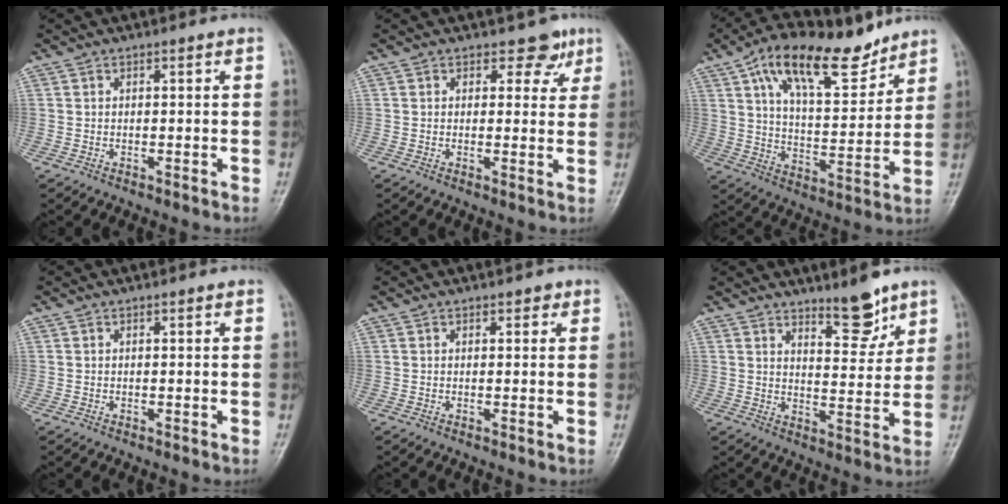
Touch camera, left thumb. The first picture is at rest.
{"total": 3.9, "force": [2.5, 2.7, 1.4], "torque": [0.014, -0.010, 0.029]}
{"total": 18.2, "force": [11.7, 7.6, 11.6], "torque": [-0.154, -0.046, 0.201]}
{"total": 0.0}
{"total": 1.4, "force": [0.8, 0.9, 0.7], "torque": [0.003, -0.001, 0.005]}
{"total": 7.7, "force": [5.8, 2.5, 4.4], "torque": [-0.042, -0.051, 0.090]}